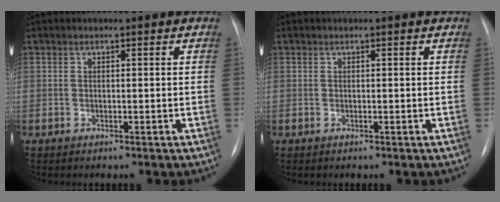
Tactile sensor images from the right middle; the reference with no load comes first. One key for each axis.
{"total": 0.0}